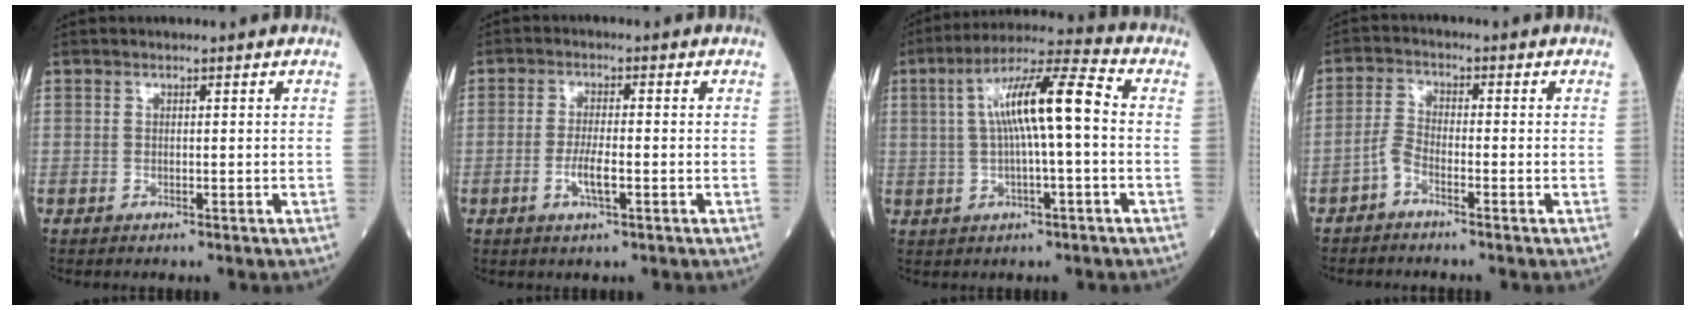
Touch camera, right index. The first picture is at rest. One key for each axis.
{"total": 3.8, "fx": -1.2, "fy": 0.6, "fz": 3.5, "tx": -0.067, "ty": -0.001, "tz": -0.023}
{"total": 11.5, "fx": 0.9, "fy": 1.2, "fz": 11.4, "tx": -0.205, "ty": 0.027, "tz": 0.013}
{"total": 2.6, "fx": -2.0, "fy": 0.5, "fz": 1.6, "tx": -0.042, "ty": 0.000, "tz": -0.046}